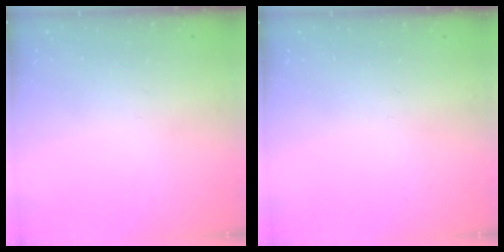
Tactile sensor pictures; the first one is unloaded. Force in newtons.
{"total": 0.0}